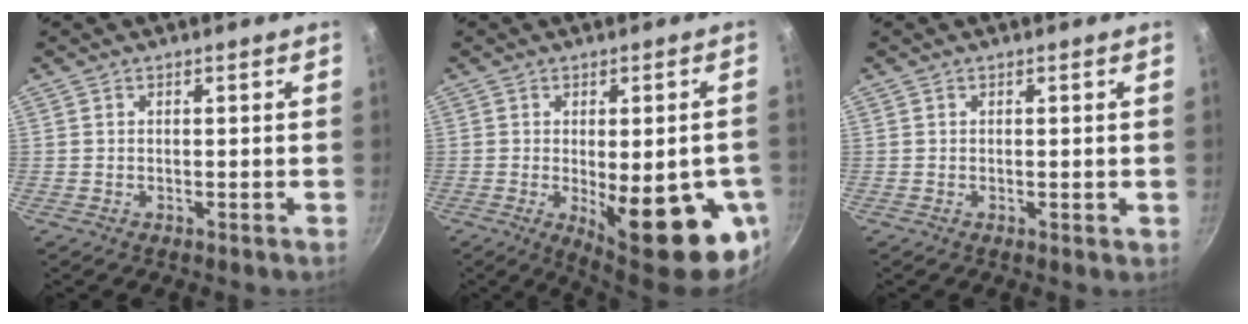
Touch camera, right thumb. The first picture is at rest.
{"total": 19.5, "force": [-5.1, 6.7, 17.6], "torque": [-0.197, -0.017, -0.049]}
{"total": 0.6, "force": [0.0, 0.2, 0.6], "torque": [-0.007, -0.002, 0.000]}